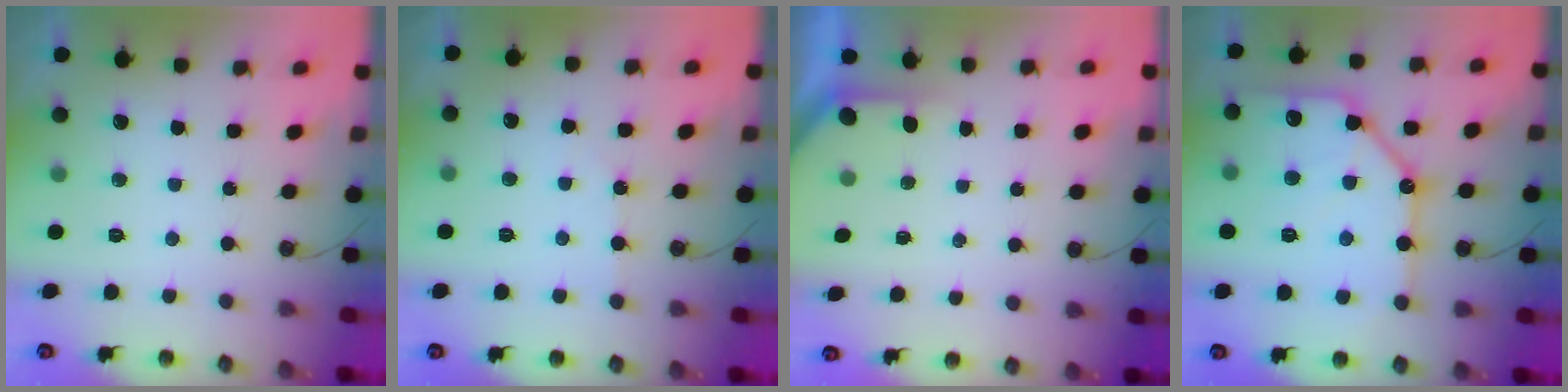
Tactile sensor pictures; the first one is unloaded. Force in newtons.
{"total": 1.5, "press": 1.5, "slide": 0.3}
{"total": 1.9, "press": 1.9, "slide": 0.2}
{"total": 19.4, "press": 19.3, "slide": 1.9}